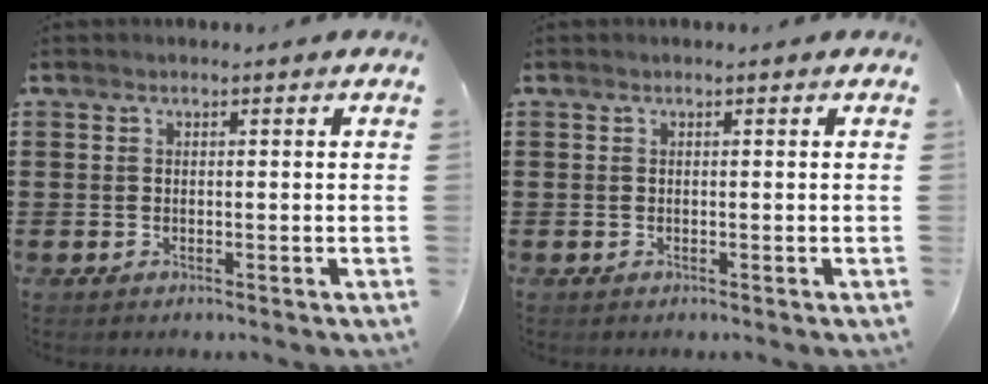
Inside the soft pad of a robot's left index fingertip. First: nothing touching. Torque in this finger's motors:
{"motor_torque": [0.00, 0.00, 0.00, 0.00]}